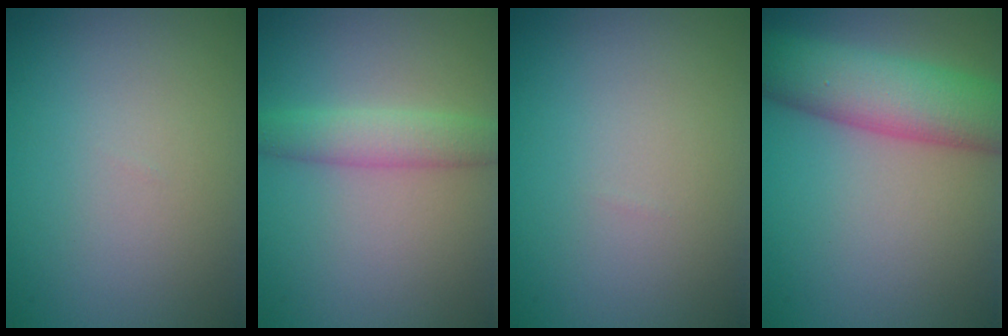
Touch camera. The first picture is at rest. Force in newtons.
{"total": 3.0, "press": 3.0, "slide": 0.1}
{"total": 0.0}
{"total": 8.0, "press": 8.0, "slide": 0.2}